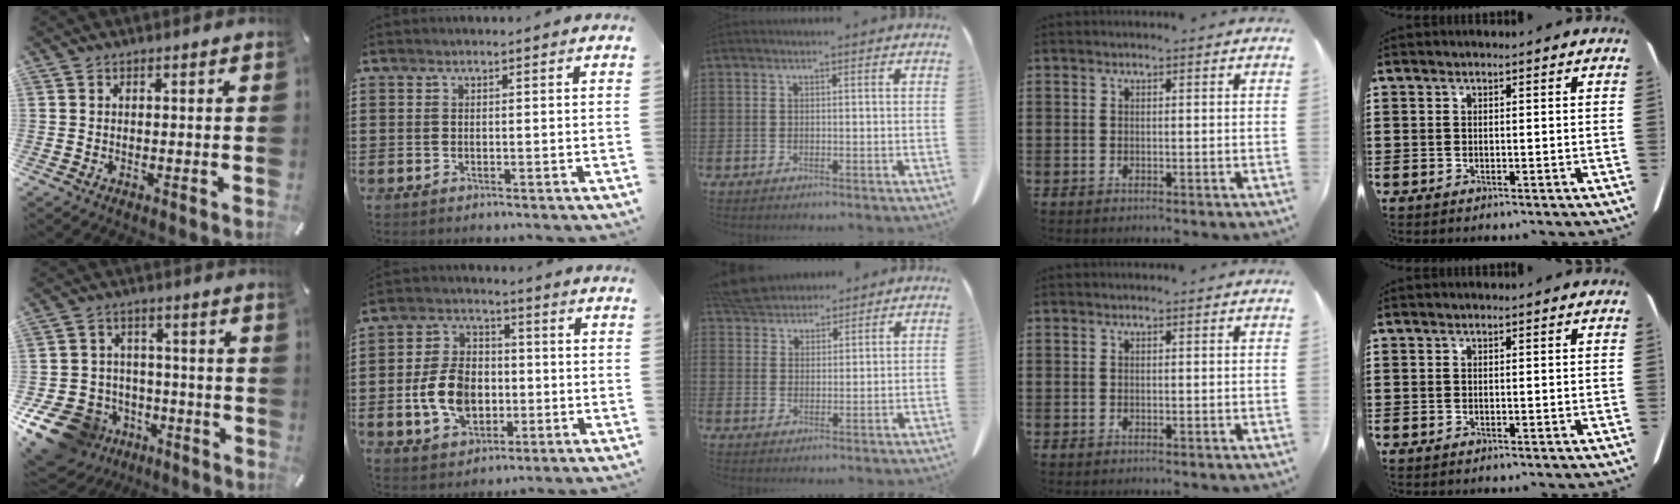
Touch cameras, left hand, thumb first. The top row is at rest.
{"thumb": {"total": 13.7, "force": [-7.3, 10.4, 5.1], "torque": [-0.108, 0.047, -0.124]}, "index": {"total": 9.4, "force": [-1.4, 6.8, 6.3], "torque": [-0.146, 0.008, -0.029]}, "middle": {"total": 5.7, "force": [5.3, 1.7, 1.1], "torque": [-0.043, -0.010, 0.102]}}